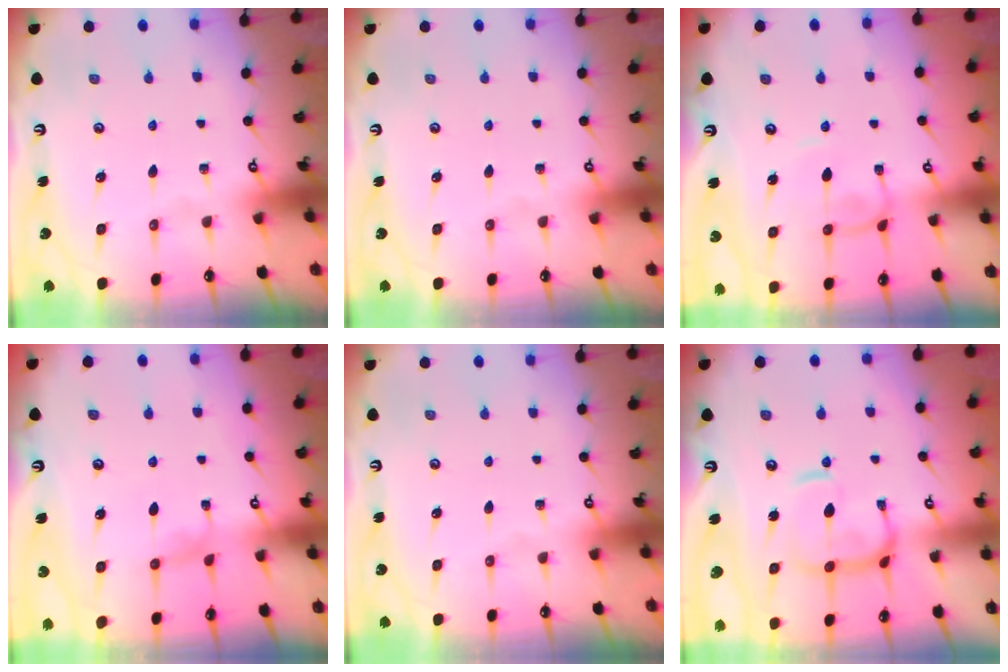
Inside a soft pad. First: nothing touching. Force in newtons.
{"total": 0.0}
{"total": 2.1, "press": 2.1, "slide": 0.3}
{"total": 1.5, "press": 1.4, "slide": 0.3}
{"total": 0.0}
{"total": 7.7, "press": 7.6, "slide": 1.0}